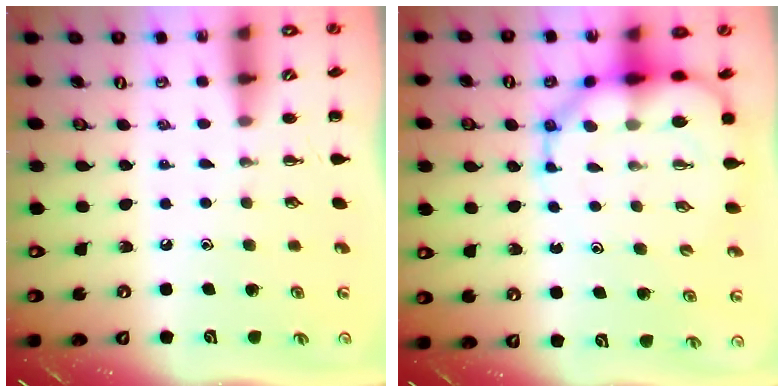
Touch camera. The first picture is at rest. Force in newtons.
{"total": 11.6, "press": 11.1, "slide": 3.4}